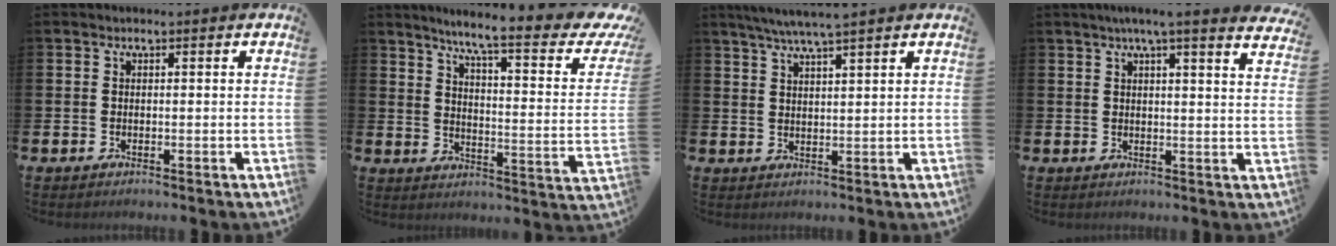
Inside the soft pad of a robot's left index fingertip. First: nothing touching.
{"total": 7.8, "force": [5.7, 0.8, 5.2], "torque": [-0.096, -0.051, 0.079]}
{"total": 4.7, "force": [4.3, -0.4, 1.9], "torque": [-0.055, -0.009, 0.077]}
{"total": 4.3, "force": [3.9, -0.5, 1.9], "torque": [-0.036, -0.016, 0.065]}